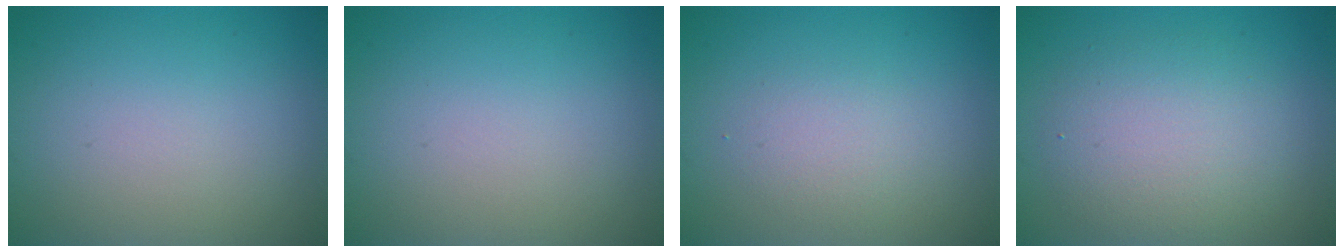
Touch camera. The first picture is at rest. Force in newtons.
{"total": 0.0}
{"total": 1.7, "press": 1.7, "slide": 0.2}
{"total": 4.8, "press": 4.7, "slide": 0.5}